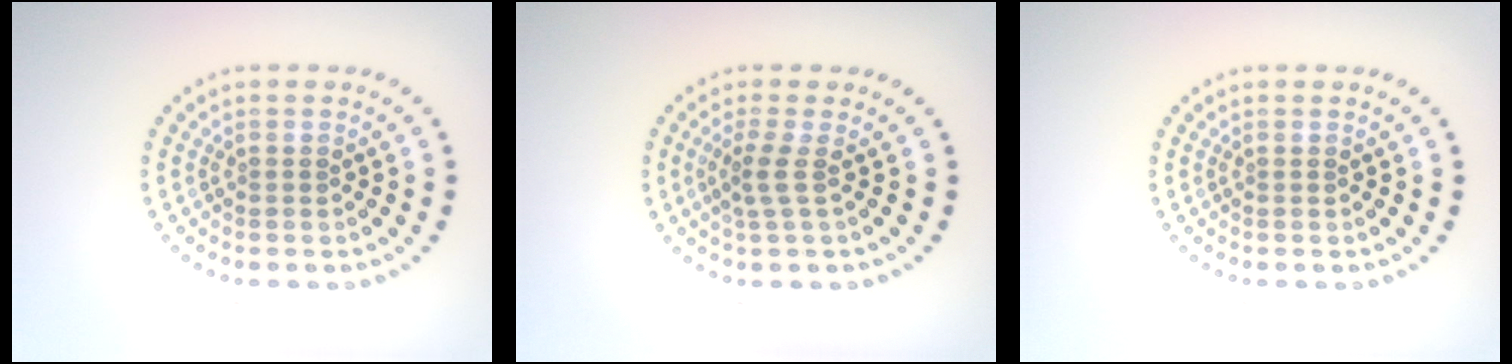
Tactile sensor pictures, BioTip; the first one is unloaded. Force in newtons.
{"total": 1.9, "press": 1.3, "slide": 1.4}
{"total": 0.0}